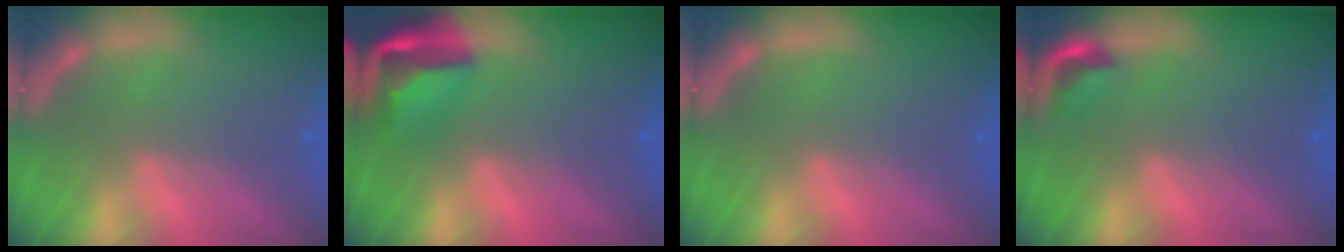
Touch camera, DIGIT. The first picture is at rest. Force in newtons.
{"total": 5.9}
{"total": 0.0}
{"total": 1.9}